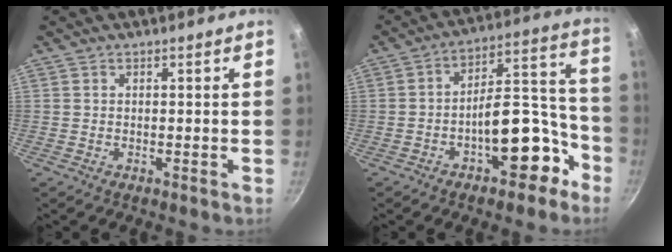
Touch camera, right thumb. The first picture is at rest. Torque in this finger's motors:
{"motor_torque": [3.09, 1.92, 1.41, -0.32, 0.12]}